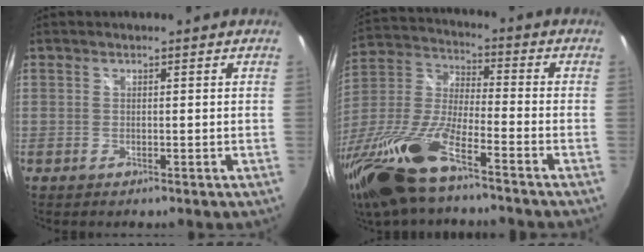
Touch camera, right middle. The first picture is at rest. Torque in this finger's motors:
{"motor_torque": [1.22, -0.92, 0.94, 0.21]}